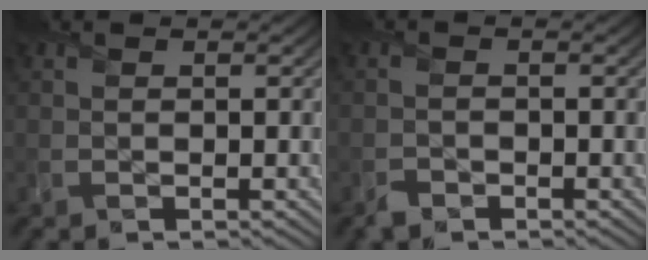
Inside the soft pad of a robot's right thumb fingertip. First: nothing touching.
{"total": 1.3, "force": [-1.1, 0.7, 0.1], "torque": [-0.001, -0.001, -0.026]}